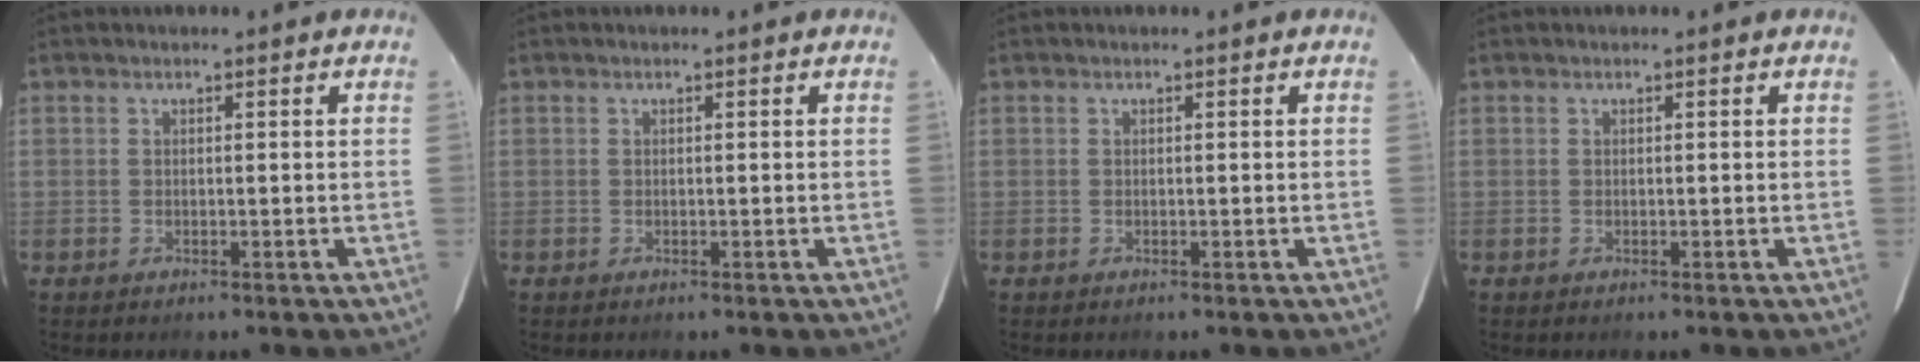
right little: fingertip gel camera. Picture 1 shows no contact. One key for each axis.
{"total": 0.0}
{"total": 0.0}
{"total": 0.0}